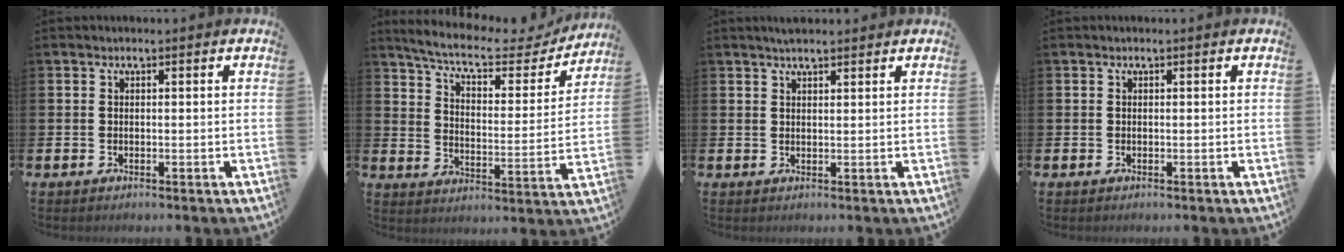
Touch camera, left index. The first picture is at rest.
{"total": 7.1, "force": [6.3, 1.5, 2.8], "torque": [-0.077, -0.042, 0.102]}
{"total": 2.4, "force": [2.2, 0.4, 0.7], "torque": [-0.015, -0.002, 0.040]}
{"total": 0.0}